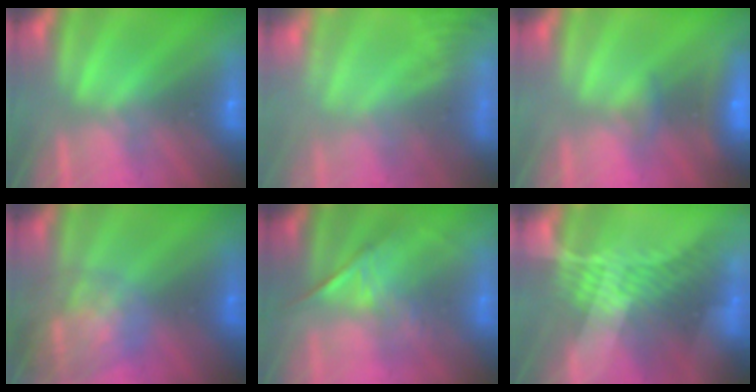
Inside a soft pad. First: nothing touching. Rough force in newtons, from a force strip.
{"total": 5.6}
{"total": 7.8}
{"total": 8.0}
{"total": 1.3}
{"total": 7.9}